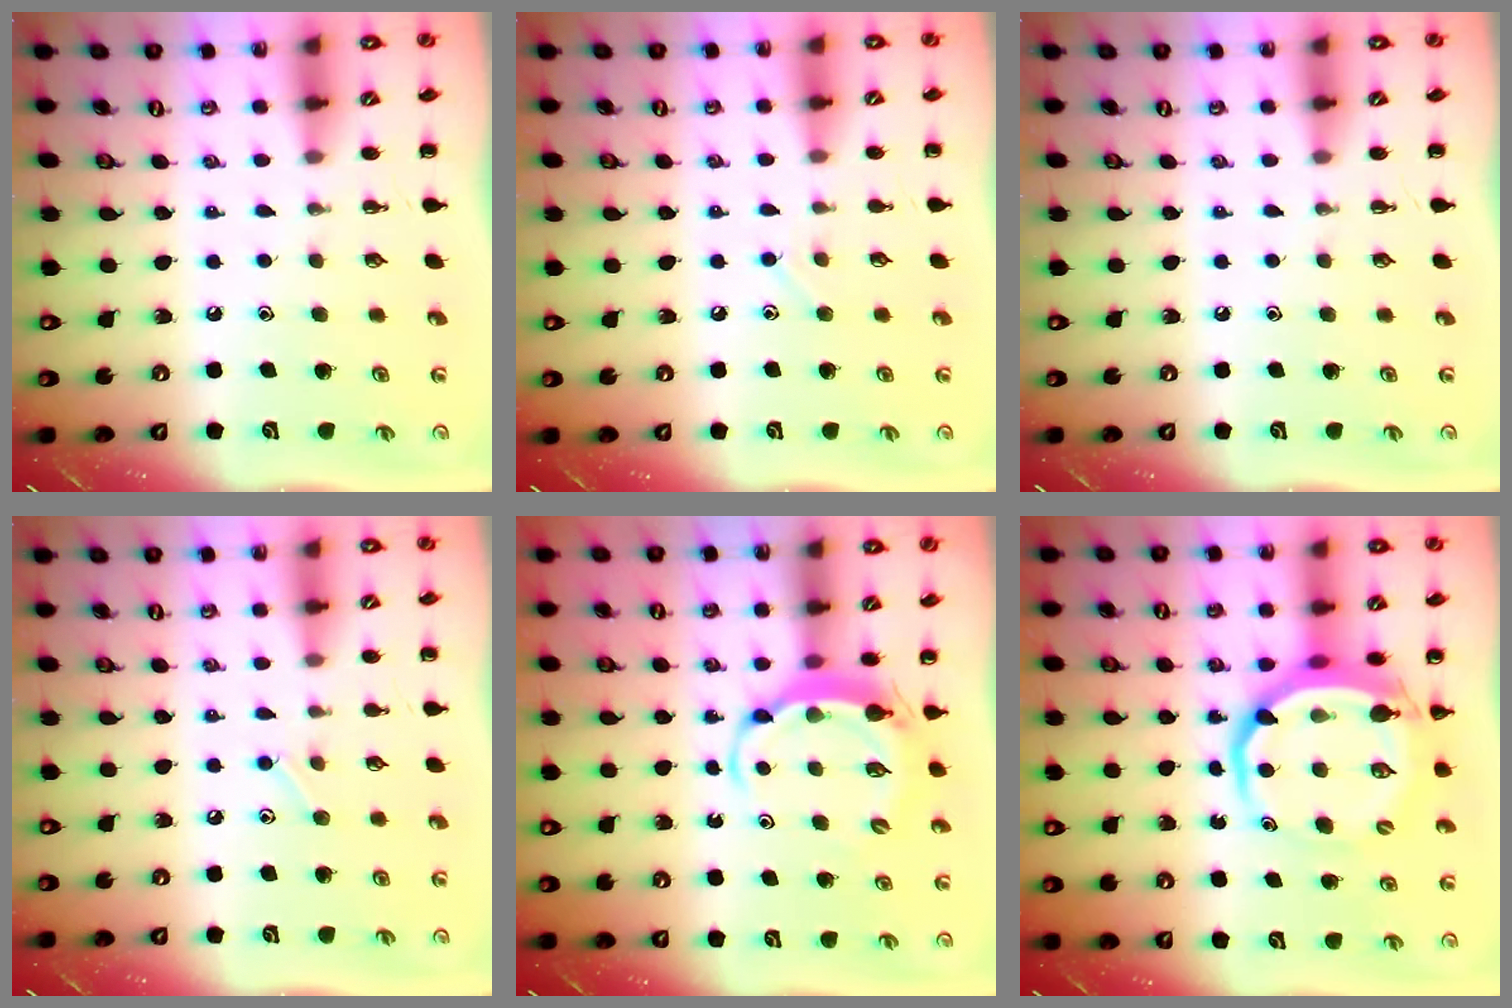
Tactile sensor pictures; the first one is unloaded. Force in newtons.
{"total": 6.1, "press": 5.8, "slide": 1.9}
{"total": 0.0}
{"total": 5.3, "press": 5.1, "slide": 1.6}
{"total": 5.8, "press": 5.8, "slide": 0.5}
{"total": 10.2, "press": 9.8, "slide": 2.8}